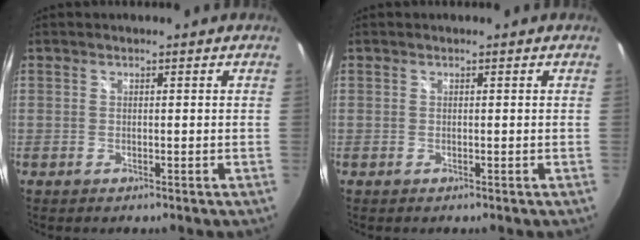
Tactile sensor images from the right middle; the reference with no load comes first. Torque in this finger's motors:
{"motor_torque": [0.01, 0.00, -0.01, -0.01]}